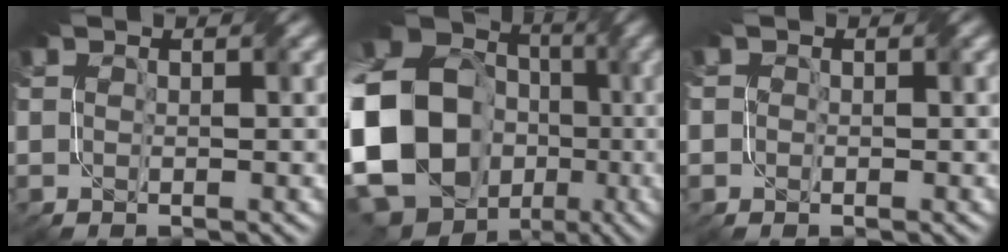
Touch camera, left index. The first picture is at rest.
{"total": 23.3, "force": [-2.3, 20.1, 11.5], "torque": [-0.261, -0.024, -0.096]}
{"total": 0.7, "force": [0.0, 0.6, -0.2], "torque": [0.007, 0.001, -0.002]}